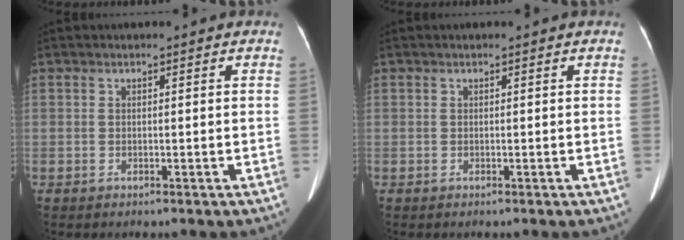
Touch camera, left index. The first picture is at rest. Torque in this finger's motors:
{"motor_torque": [-0.02, 0.04, 0.00, -0.01]}